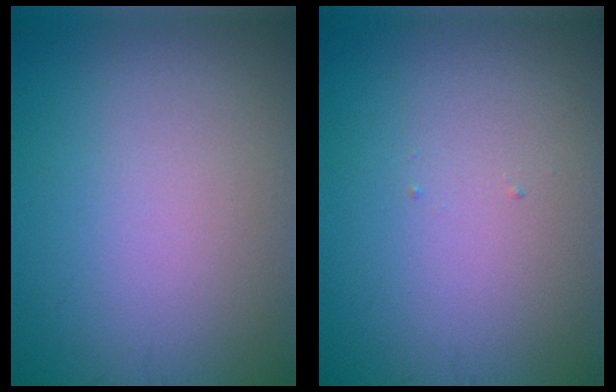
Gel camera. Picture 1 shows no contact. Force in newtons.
{"total": 0.0}